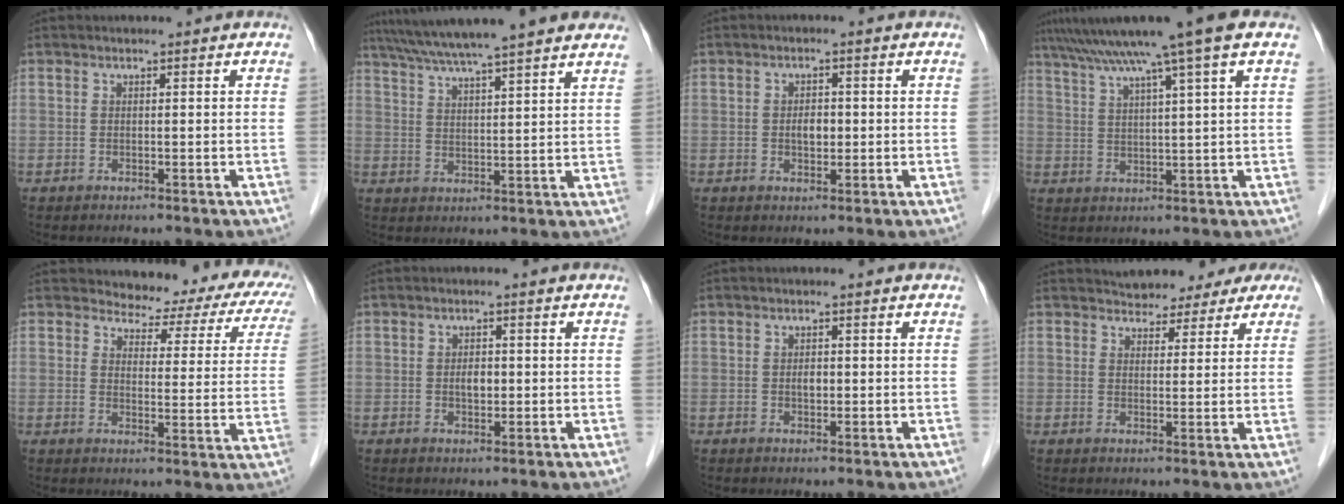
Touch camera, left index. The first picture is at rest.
{"total": 17.3, "force": [14.6, 0.4, 9.3], "torque": [-0.155, 0.043, 0.203]}
{"total": 2.4, "force": [-0.2, 1.4, 2.0], "torque": [-0.034, 0.003, -0.002]}
{"total": 11.8, "force": [8.5, -1.9, 8.1], "torque": [-0.137, 0.028, 0.122]}
{"total": 12.3, "force": [10.3, 4.8, 4.7], "torque": [-0.032, -0.003, 0.092]}
{"total": 2.1, "force": [-0.1, 1.2, 1.8], "torque": [-0.031, 0.001, -0.002]}
{"total": 1.4, "force": [-0.1, 0.8, 1.1], "torque": [-0.021, 0.001, -0.001]}
{"total": 7.4, "force": [6.2, 3.7, 1.8], "torque": [-0.014, 0.018, 0.067]}